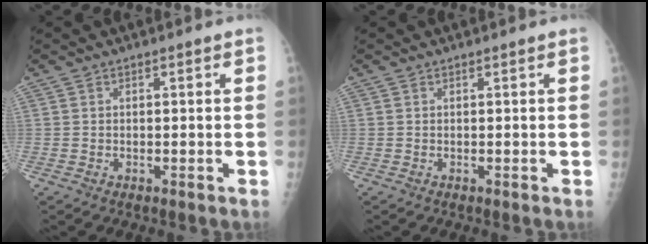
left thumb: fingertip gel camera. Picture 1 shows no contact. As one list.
[{"total": 0.0}]